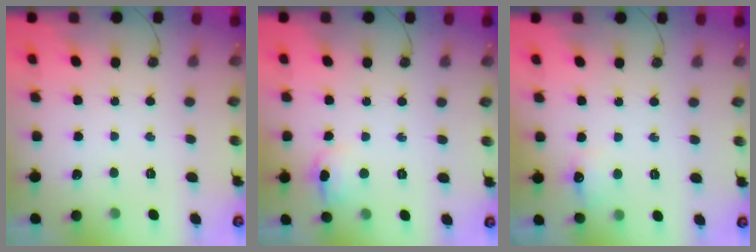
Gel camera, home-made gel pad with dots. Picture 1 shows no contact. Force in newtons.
{"total": 5.9, "press": 5.8, "slide": 1.5}
{"total": 6.9, "press": 6.9, "slide": 0.9}